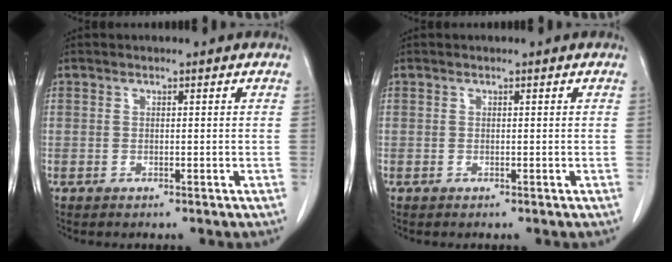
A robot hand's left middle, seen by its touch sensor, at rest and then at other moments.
{"total": 0.0}